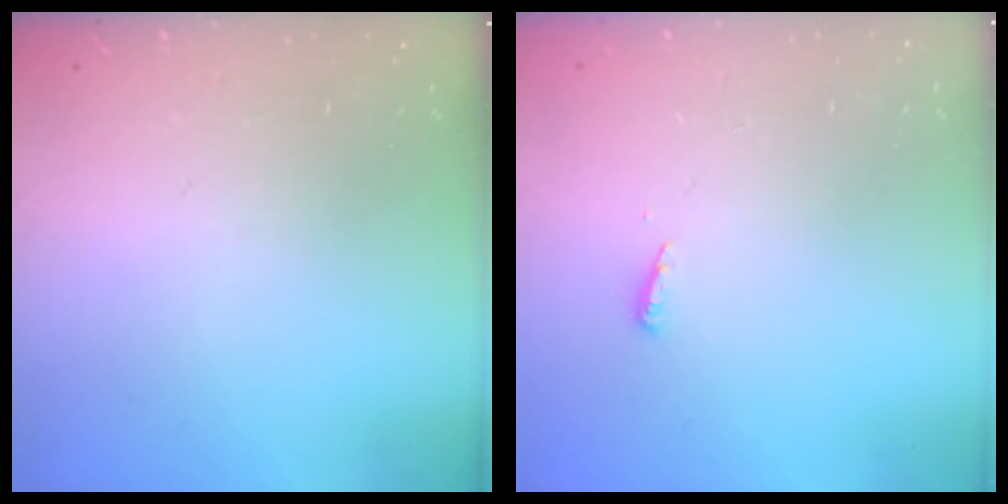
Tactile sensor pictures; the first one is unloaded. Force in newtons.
{"total": 3.8, "press": 3.7, "slide": 0.6}